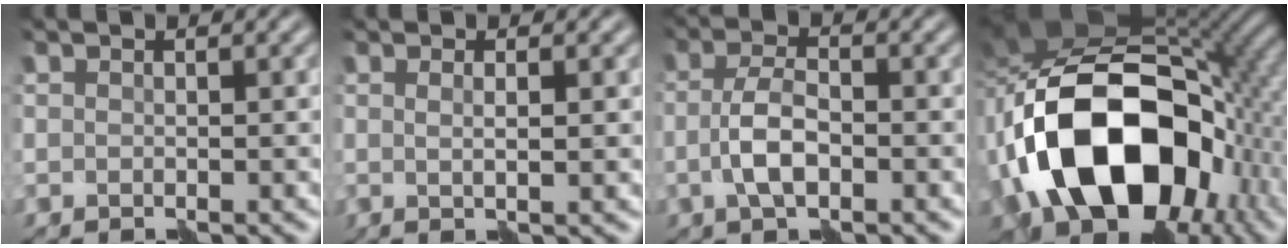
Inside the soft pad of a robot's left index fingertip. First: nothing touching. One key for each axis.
{"total": 1.5, "fx": 0.3, "fy": 0.0, "fz": 1.5, "tx": -0.019, "ty": 0.002, "tz": 0.000}
{"total": 3.7, "fx": -1.1, "fy": 1.7, "fz": 3.1, "tx": -0.072, "ty": 0.001, "tz": -0.027}
{"total": 18.7, "fx": -4.9, "fy": 12.4, "fz": 13.1, "tx": -0.251, "ty": -0.006, "tz": -0.088}